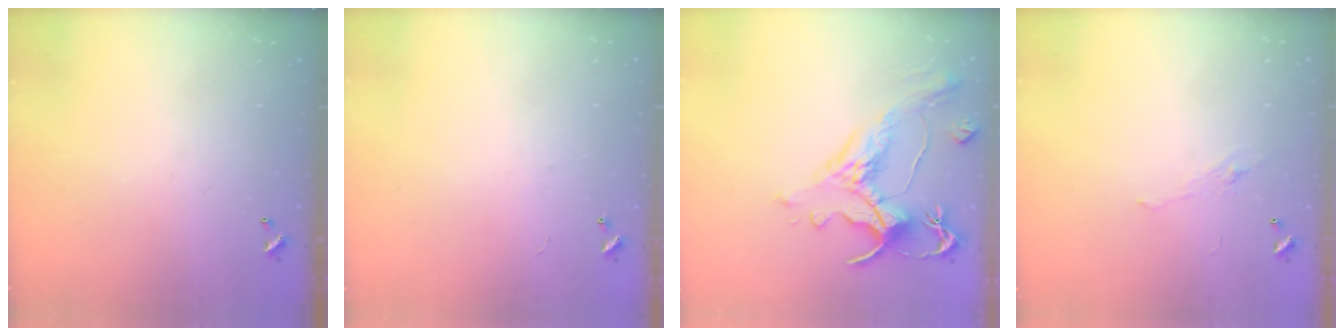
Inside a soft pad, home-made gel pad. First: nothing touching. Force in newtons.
{"total": 2.4, "press": 2.4, "slide": 0.3}
{"total": 1.5, "press": 0.1, "slide": 1.5}
{"total": 2.2, "press": 2.1, "slide": 0.8}